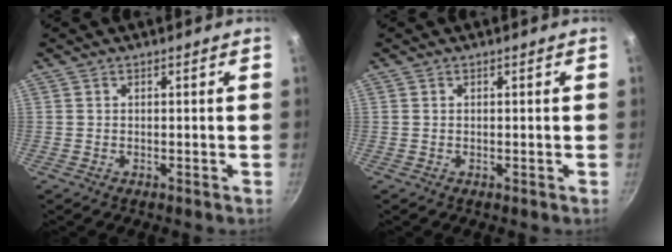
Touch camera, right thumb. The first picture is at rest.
{"total": 0.0}